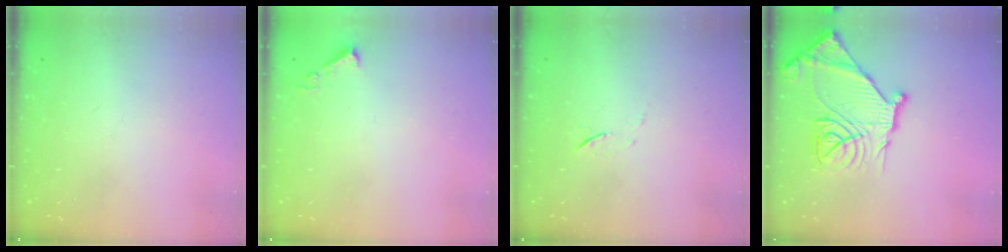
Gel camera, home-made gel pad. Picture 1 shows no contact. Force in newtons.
{"total": 3.7, "press": 3.7, "slide": 0.4}
{"total": 5.2, "press": 5.1, "slide": 0.7}
{"total": 22.8, "press": 22.6, "slide": 2.3}